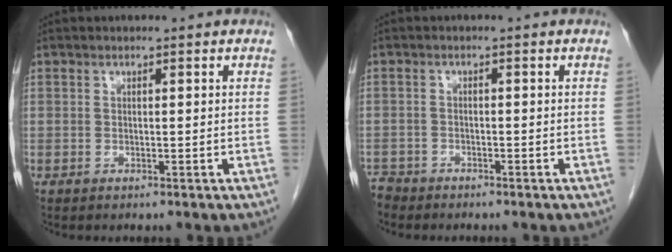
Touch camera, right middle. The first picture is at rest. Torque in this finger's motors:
{"motor_torque": [0.82, -1.32, 0.99, 0.14]}